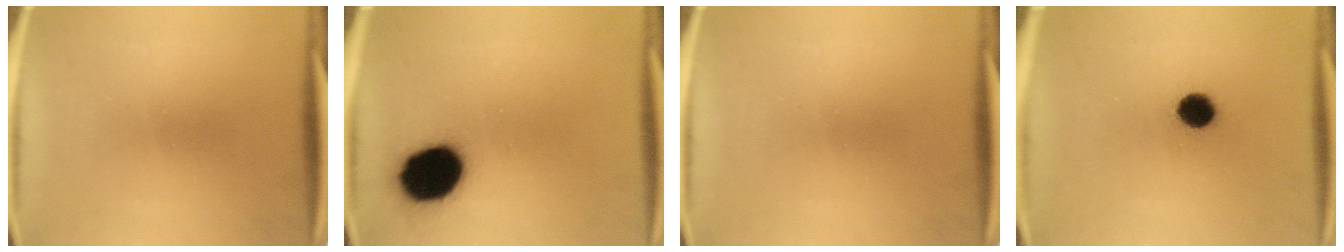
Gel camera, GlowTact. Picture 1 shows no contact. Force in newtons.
{"total": 15.9}
{"total": 0.0}
{"total": 5.9}